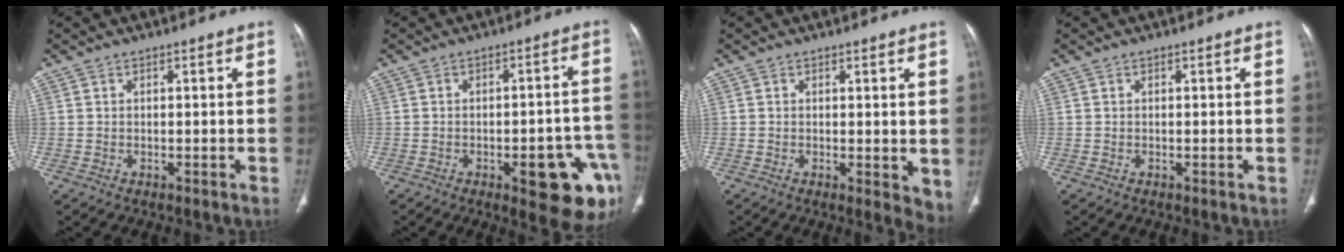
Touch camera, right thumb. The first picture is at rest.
{"total": 13.9, "force": [-5.7, 4.7, 11.8], "torque": [-0.091, 0.029, -0.055]}
{"total": 4.6, "force": [0.3, 1.9, 4.2], "torque": [-0.048, -0.014, 0.004]}
{"total": 0.0}